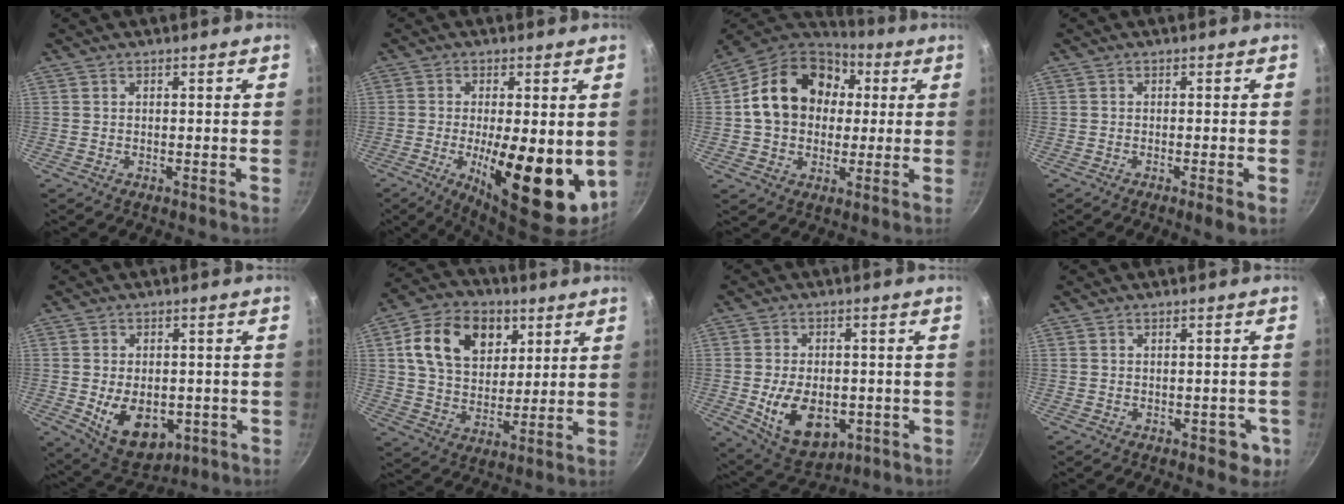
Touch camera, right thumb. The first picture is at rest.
{"total": 16.1, "force": [-2.3, 5.6, 14.9], "torque": [-0.213, -0.010, -0.026]}
{"total": 19.1, "force": [3.0, 15.0, 11.4], "torque": [-0.176, 0.028, 0.041]}
{"total": 2.3, "force": [-1.0, 0.1, 2.1], "torque": [-0.048, -0.003, -0.016]}
{"total": 11.8, "force": [-2.5, 7.8, 8.4], "torque": [-0.102, -0.004, -0.016]}
{"total": 16.3, "force": [5.8, 11.7, 9.7], "torque": [-0.141, -0.009, 0.092]}
{"total": 13.3, "force": [-2.8, 8.7, 9.7], "torque": [-0.137, -0.004, -0.025]}
{"total": 3.7, "force": [-1.3, 2.4, 2.5], "torque": [-0.004, 0.018, -0.005]}